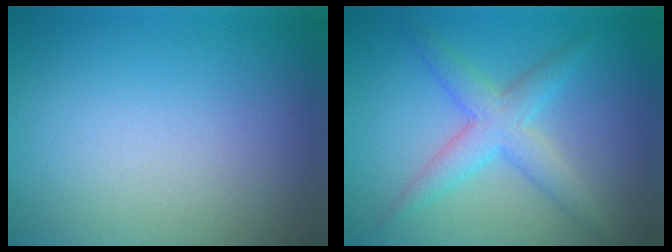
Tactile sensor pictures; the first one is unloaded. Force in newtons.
{"total": 3.8, "press": 3.8, "slide": 0.1}